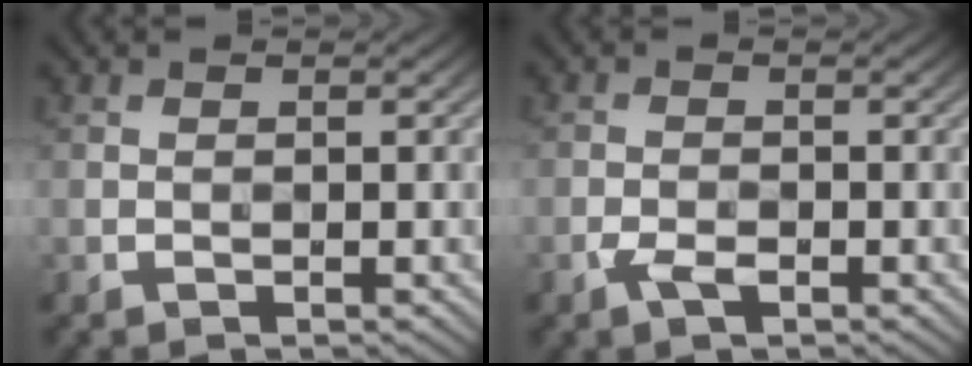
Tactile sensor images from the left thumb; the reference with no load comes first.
{"total": 2.2, "force": [-1.3, 1.1, 1.4], "torque": [-0.029, -0.002, -0.029]}